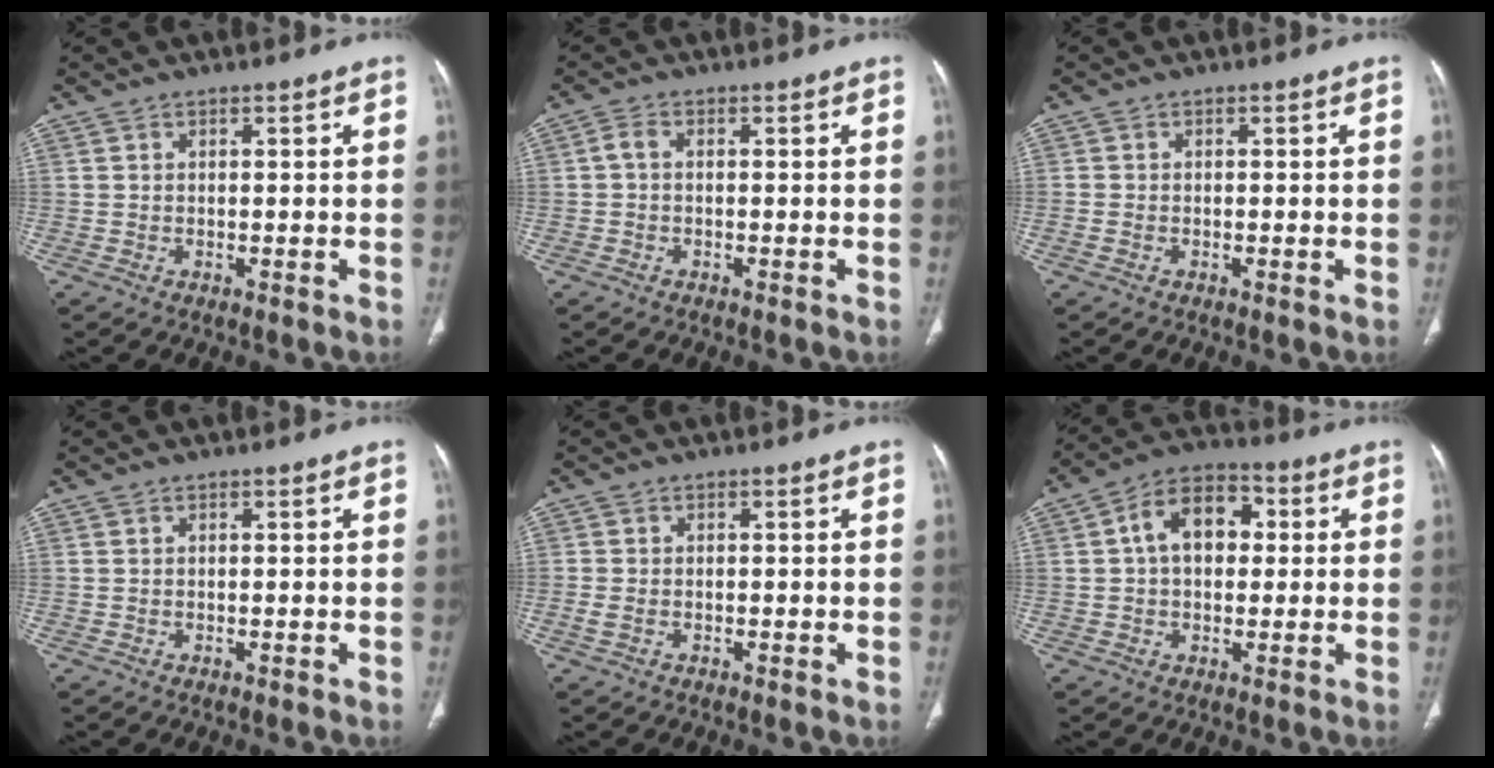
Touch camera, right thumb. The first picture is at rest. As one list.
[{"total": 1.9, "force": [-0.3, 1.2, 1.5], "torque": [-0.027, 0.003, -0.010]}, {"total": 0.7, "force": [-0.3, 0.4, 0.4], "torque": [-0.010, -0.001, -0.007]}, {"total": 0.0}, {"total": 1.6, "force": [-0.5, 1.1, 1.1], "torque": [-0.031, -0.001, -0.011]}, {"total": 11.1, "force": [1.7, 7.6, 8.0], "torque": [-0.109, 0.024, 0.019]}]